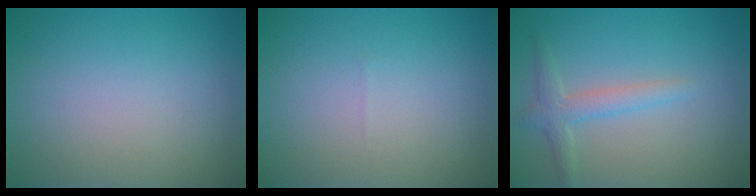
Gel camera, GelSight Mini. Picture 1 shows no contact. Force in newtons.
{"total": 0.0}
{"total": 2.3, "press": 2.3, "slide": 0.1}